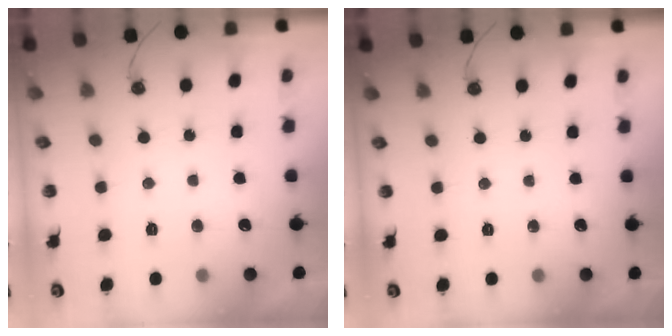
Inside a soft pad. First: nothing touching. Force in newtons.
{"total": 0.0}